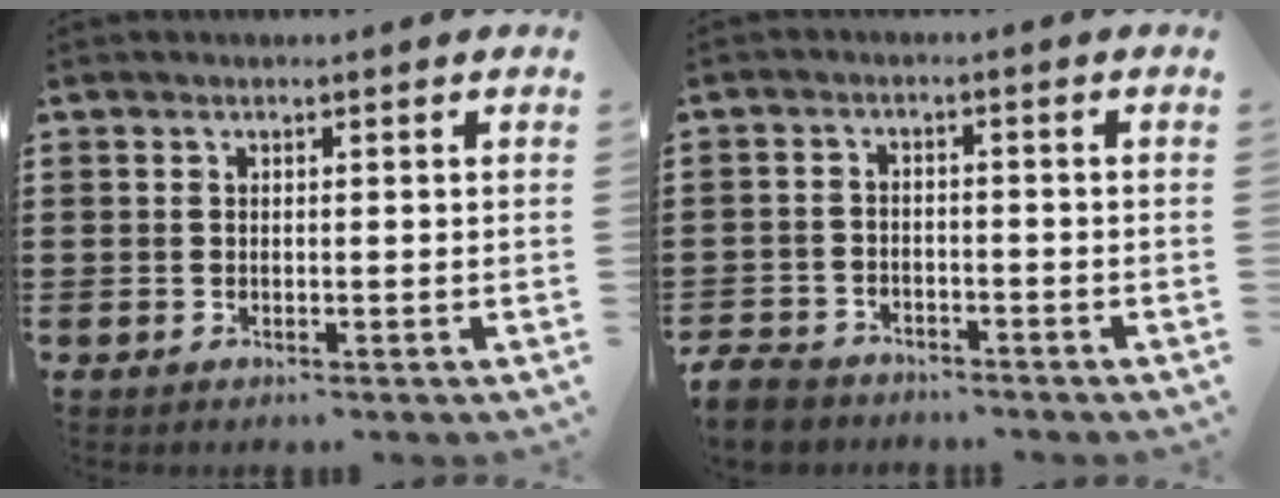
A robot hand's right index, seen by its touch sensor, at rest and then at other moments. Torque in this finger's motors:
{"motor_torque": [-1.04, 1.10, -1.05, -0.21]}